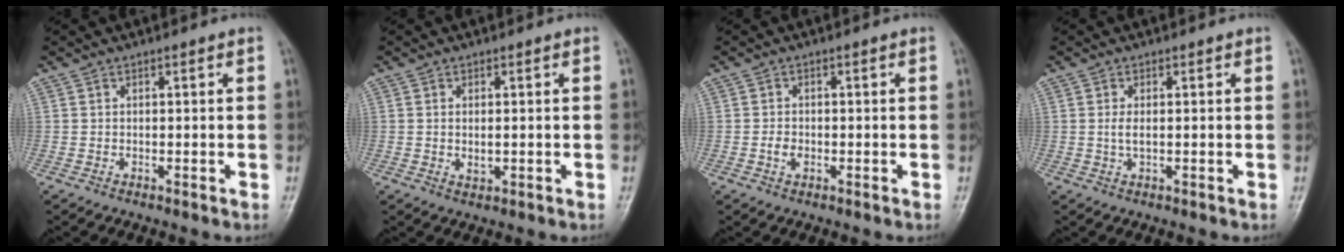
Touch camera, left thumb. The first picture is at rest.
{"total": 2.2, "force": [-0.2, 1.2, 1.9], "torque": [-0.035, -0.002, -0.001]}
{"total": 2.2, "force": [-0.7, 1.5, 1.4], "torque": [-0.025, 0.007, -0.014]}
{"total": 2.2, "force": [0.0, 0.8, 2.1], "torque": [-0.051, 0.003, 0.004]}